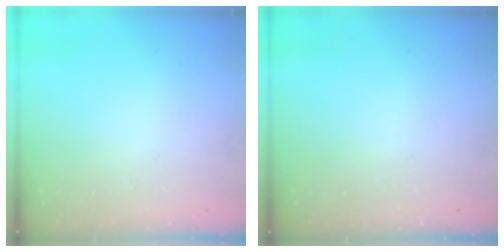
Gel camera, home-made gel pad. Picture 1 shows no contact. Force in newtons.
{"total": 0.0}